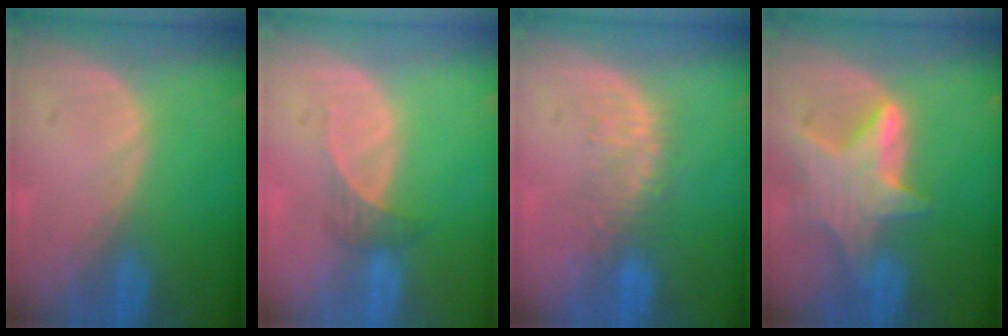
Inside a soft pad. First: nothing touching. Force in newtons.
{"total": 2.1, "press": 1.9, "slide": 0.9}
{"total": 4.3, "press": 4.0, "slide": 1.6}
{"total": 7.4, "press": 6.9, "slide": 2.6}